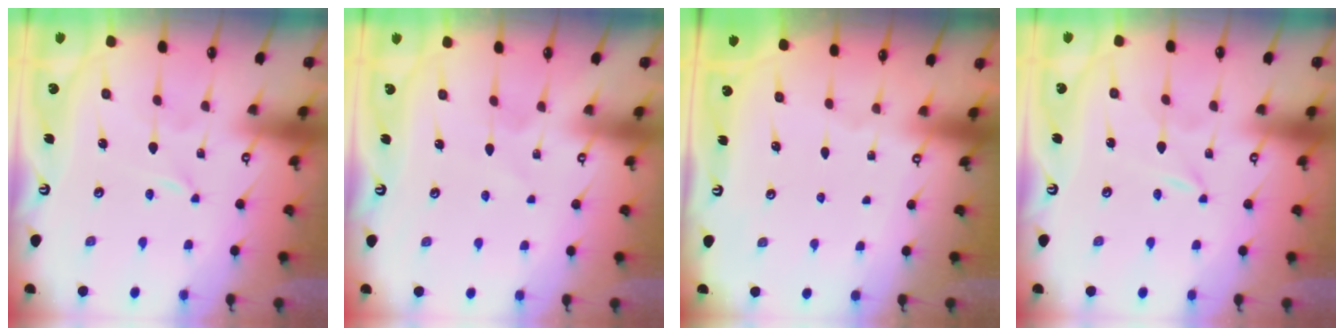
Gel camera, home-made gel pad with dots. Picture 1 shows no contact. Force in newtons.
{"total": 4.0, "press": 3.9, "slide": 0.4}
{"total": 0.0}
{"total": 0.0}